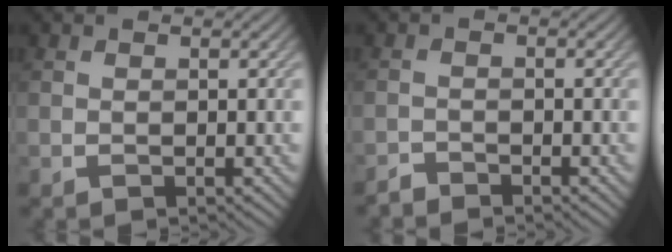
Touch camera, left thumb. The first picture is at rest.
{"total": 1.5, "force": [-1.5, 0.0, 0.1], "torque": [0.002, 0.002, -0.034]}